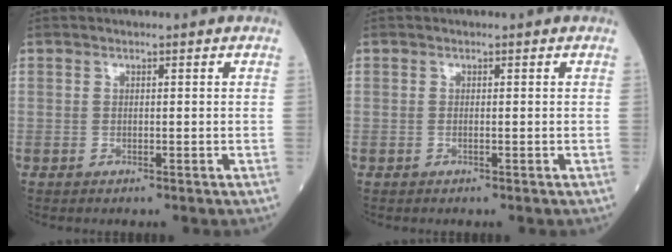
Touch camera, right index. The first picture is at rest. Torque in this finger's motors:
{"motor_torque": [-0.09, 0.03, 0.05, 0.01]}